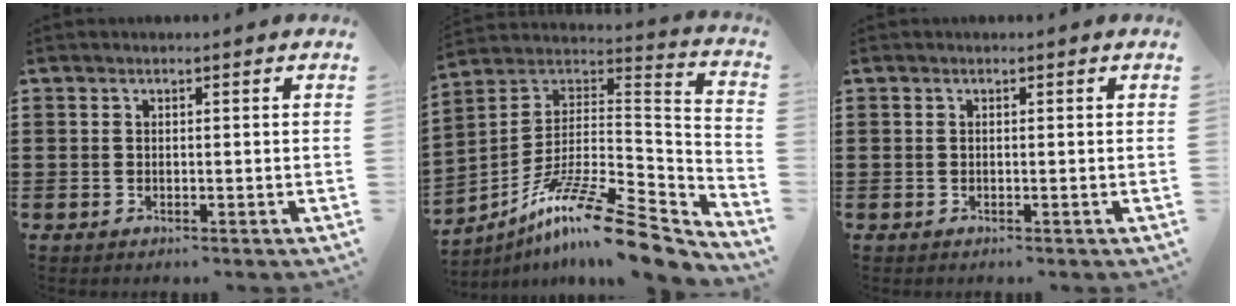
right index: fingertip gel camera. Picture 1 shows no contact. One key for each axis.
{"total": 15.1, "fx": -10.9, "fy": 2.3, "fz": 10.2, "tx": -0.176, "ty": 0.021, "tz": -0.196}
{"total": 0.0}